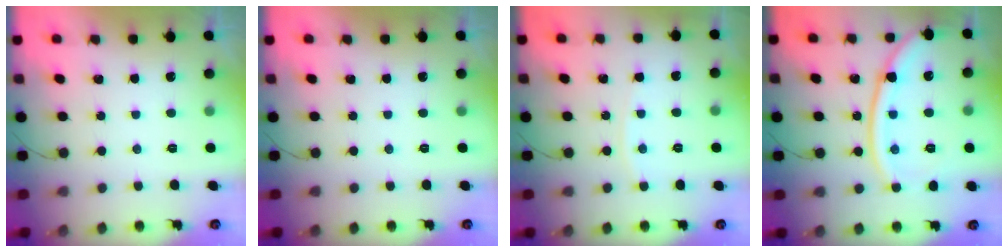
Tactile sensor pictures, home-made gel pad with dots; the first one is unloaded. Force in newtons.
{"total": 0.0}
{"total": 2.3, "press": 2.2, "slide": 0.3}
{"total": 14.8, "press": 14.7, "slide": 1.4}